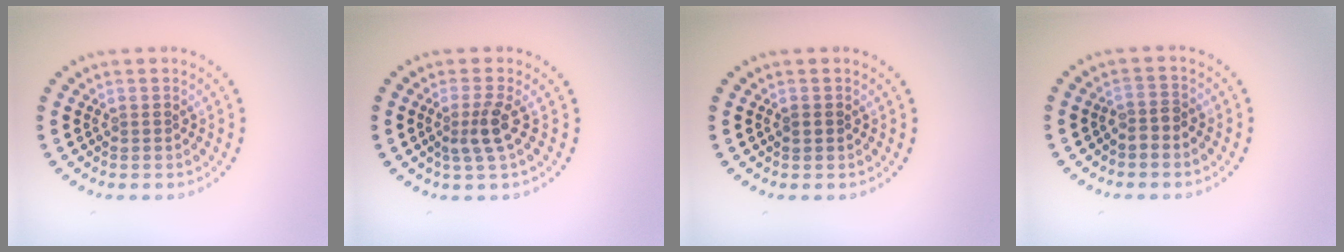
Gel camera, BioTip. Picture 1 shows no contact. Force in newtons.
{"total": 2.3, "press": 1.8, "slide": 1.4}
{"total": 0.9, "press": 0.8, "slide": 0.1}
{"total": 1.4, "press": 1.1, "slide": 0.8}